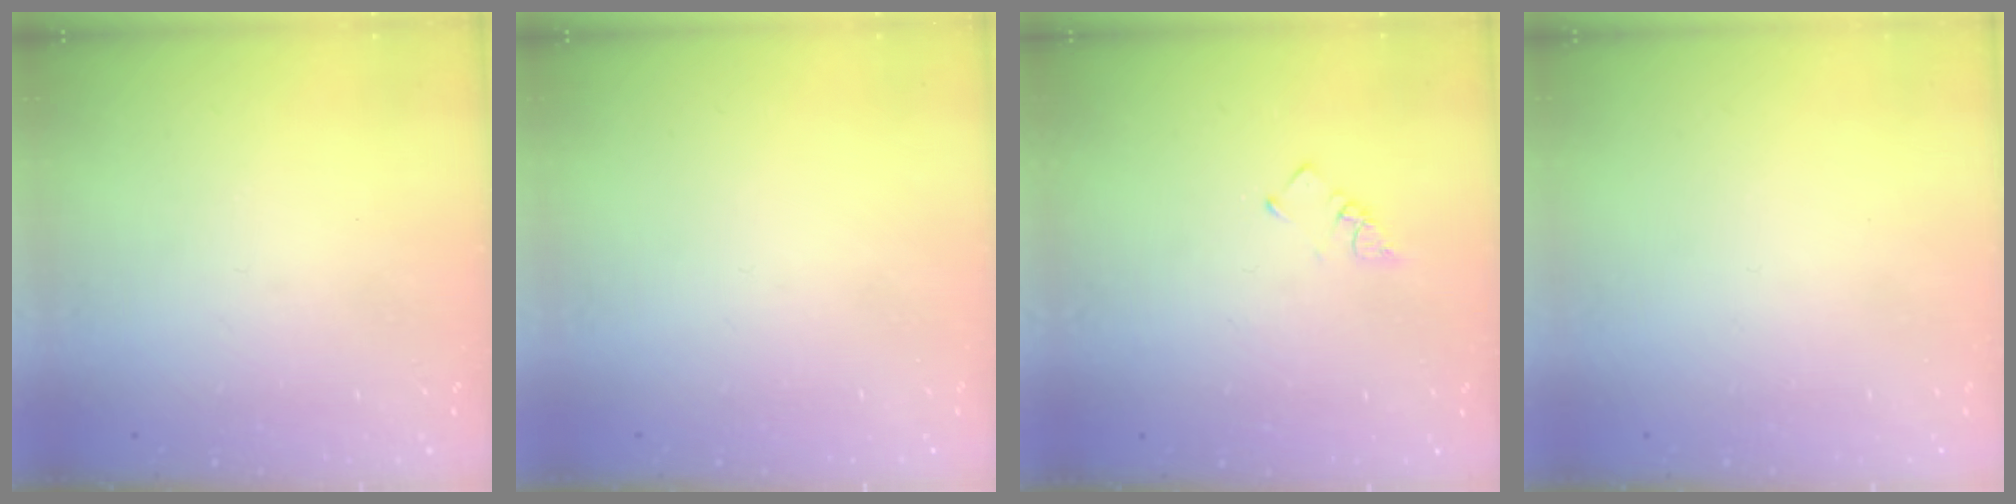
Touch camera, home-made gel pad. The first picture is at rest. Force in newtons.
{"total": 1.5, "press": 1.5, "slide": 0.1}
{"total": 1.9, "press": 1.9, "slide": 0.3}
{"total": 1.6, "press": 1.6, "slide": 0.1}